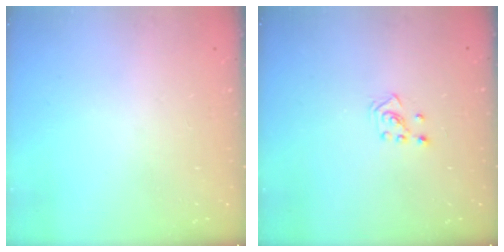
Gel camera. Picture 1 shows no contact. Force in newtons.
{"total": 2.3, "press": 2.2, "slide": 0.7}